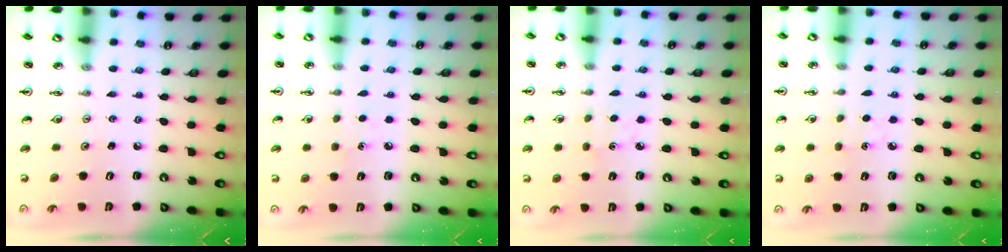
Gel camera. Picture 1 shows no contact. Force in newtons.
{"total": 4.2, "press": 4.2, "slide": 0.5}
{"total": 3.3, "press": 3.3, "slide": 0.4}
{"total": 3.4, "press": 3.4, "slide": 0.4}